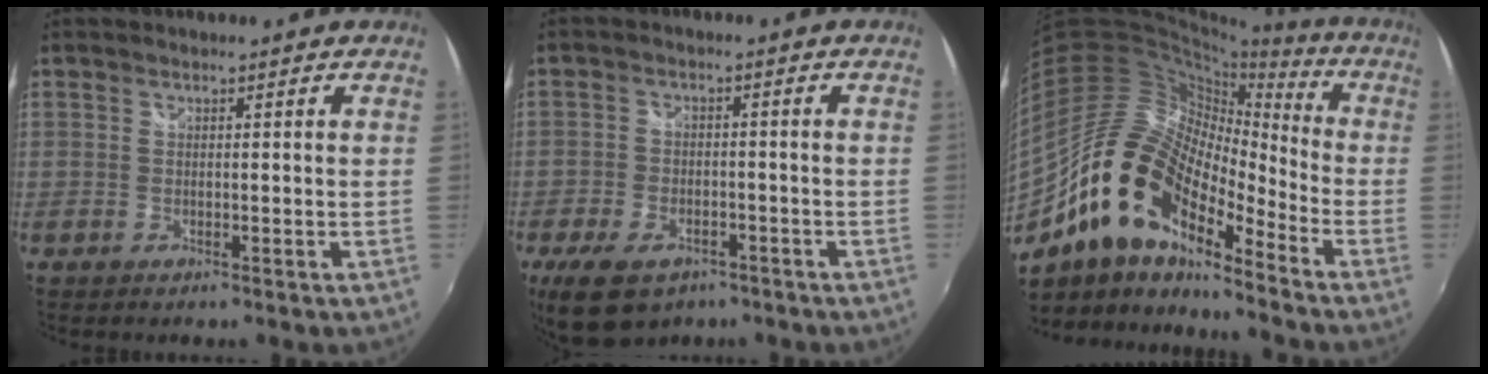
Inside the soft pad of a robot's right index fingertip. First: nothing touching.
{"total": 11.2, "force": [-7.2, 6.2, 6.0], "torque": [-0.147, -0.019, -0.118]}
{"total": 18.9, "force": [-11.7, 7.9, 12.6], "torque": [-0.218, -0.019, -0.233]}